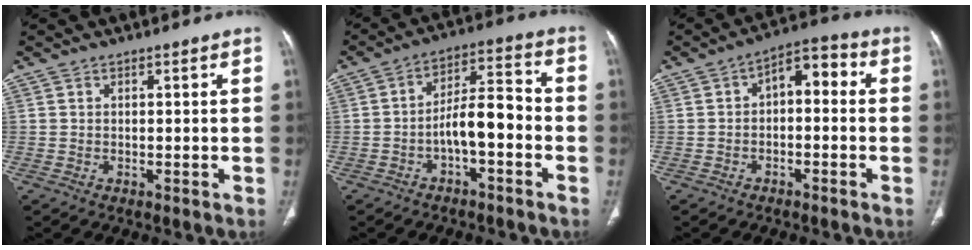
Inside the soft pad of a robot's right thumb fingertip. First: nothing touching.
{"total": 8.9, "force": [-2.8, 3.6, 7.7], "torque": [-0.120, 0.047, -0.051]}
{"total": 6.8, "force": [-0.1, 3.9, 5.5], "torque": [-0.056, 0.038, -0.015]}